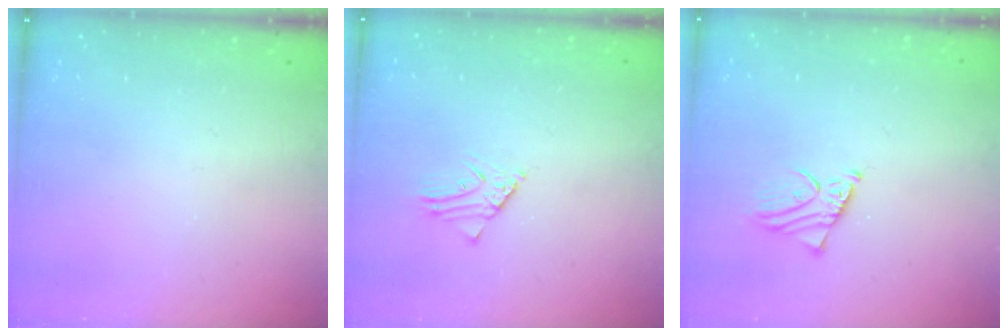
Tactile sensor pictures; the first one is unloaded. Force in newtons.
{"total": 2.6, "press": 2.6, "slide": 0.2}
{"total": 2.2, "press": 2.2, "slide": 0.1}